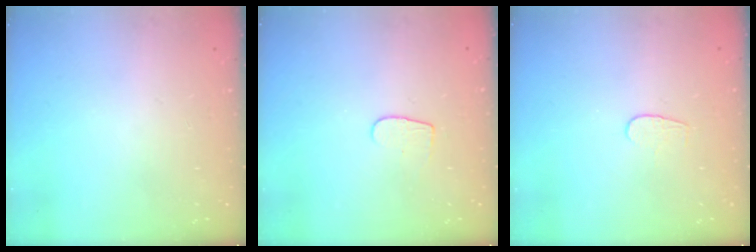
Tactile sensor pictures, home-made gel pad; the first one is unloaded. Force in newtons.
{"total": 4.3, "press": 4.2, "slide": 0.3}
{"total": 4.3, "press": 4.3, "slide": 0.3}